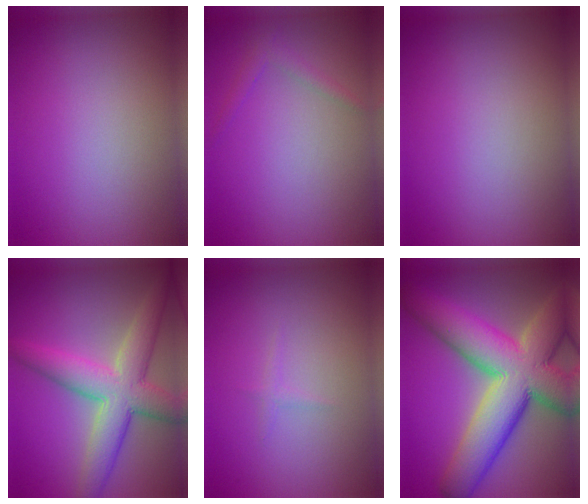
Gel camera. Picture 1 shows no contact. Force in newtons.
{"total": 1.2, "press": 1.2, "slide": 0.1}
{"total": 0.0}
{"total": 7.0, "press": 7.0, "slide": 0.2}
{"total": 1.0, "press": 0.9, "slide": 0.2}
{"total": 14.2, "press": 14.1, "slide": 1.1}